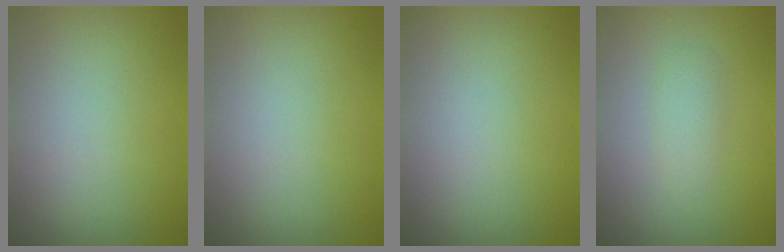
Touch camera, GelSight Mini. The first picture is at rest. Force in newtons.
{"total": 0.0}
{"total": 0.0}
{"total": 1.4, "press": 1.4, "slide": 0.0}